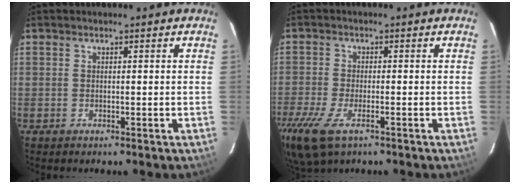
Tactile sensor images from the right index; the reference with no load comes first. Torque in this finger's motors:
{"motor_torque": [0.76, -0.56, 0.26, 0.08]}